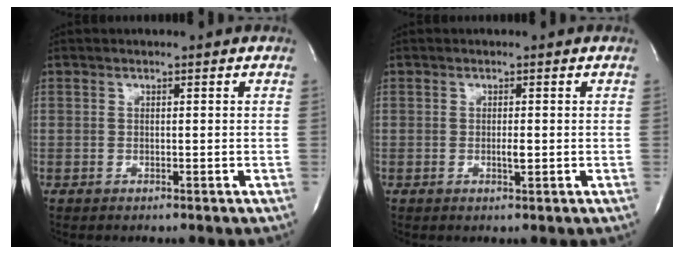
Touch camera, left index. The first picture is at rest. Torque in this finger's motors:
{"motor_torque": [0.29, -0.12, 0.01, 0.00]}